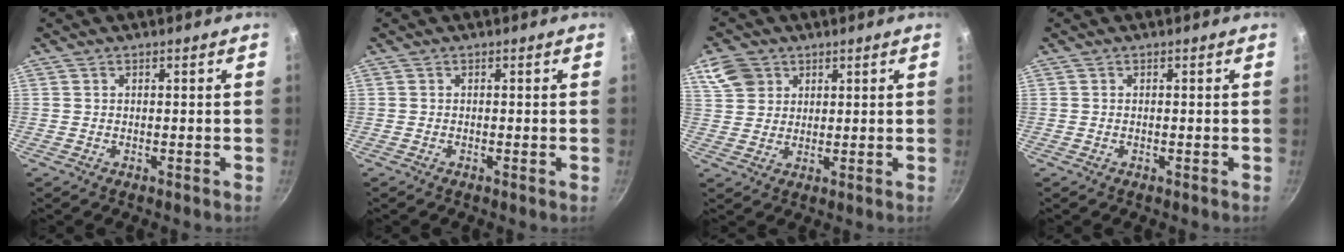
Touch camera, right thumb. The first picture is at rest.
{"total": 0.0}
{"total": 6.6, "force": [3.3, 5.3, 2.2], "torque": [-0.021, 0.001, 0.065]}
{"total": 0.0}